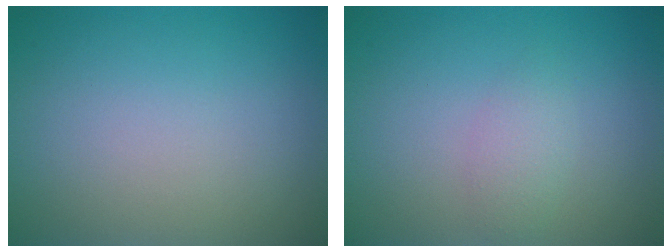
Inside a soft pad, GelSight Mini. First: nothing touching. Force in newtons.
{"total": 1.5, "press": 1.5, "slide": 0.0}